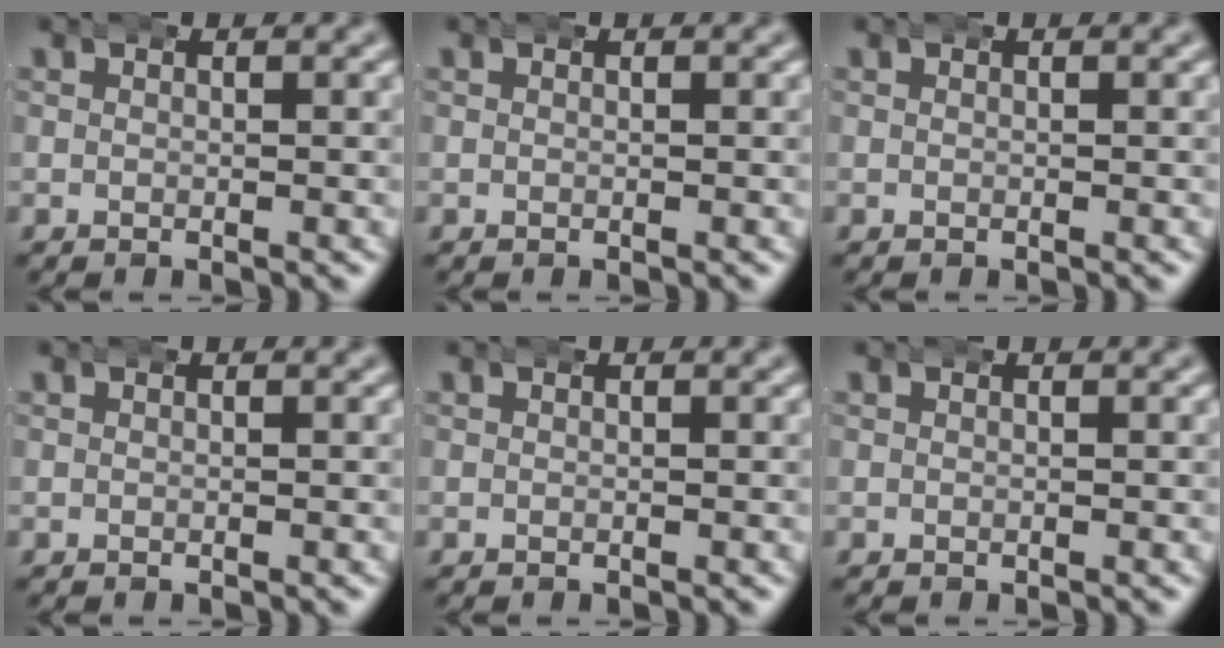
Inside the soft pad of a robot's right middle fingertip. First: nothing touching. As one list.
[{"total": 0.0}, {"total": 0.0}, {"total": 0.0}, {"total": 0.0}, {"total": 0.0}]